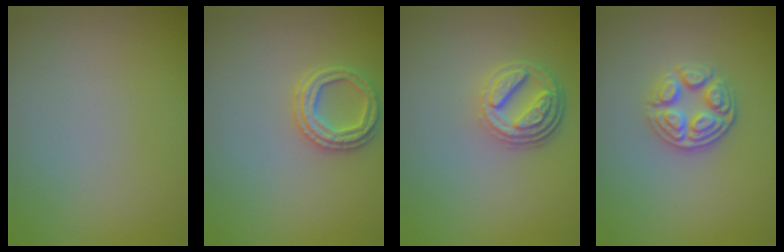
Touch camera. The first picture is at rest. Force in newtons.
{"total": 2.4, "press": 2.4, "slide": 0.1}
{"total": 4.4, "press": 3.4, "slide": 2.9}
{"total": 3.6, "press": 3.1, "slide": 1.8}